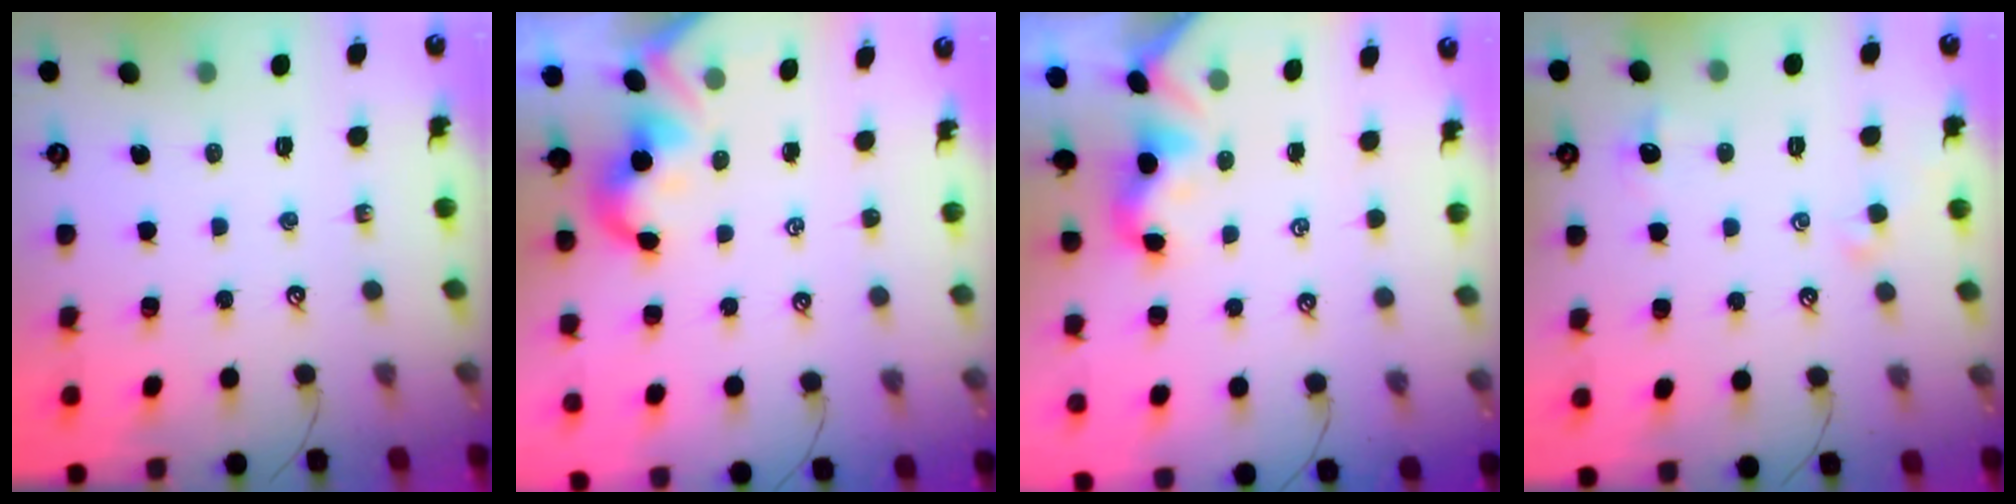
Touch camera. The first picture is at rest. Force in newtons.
{"total": 2.0, "press": 2.0, "slide": 0.5}
{"total": 1.9, "press": 1.8, "slide": 0.5}
{"total": 0.7, "press": 0.4, "slide": 0.5}